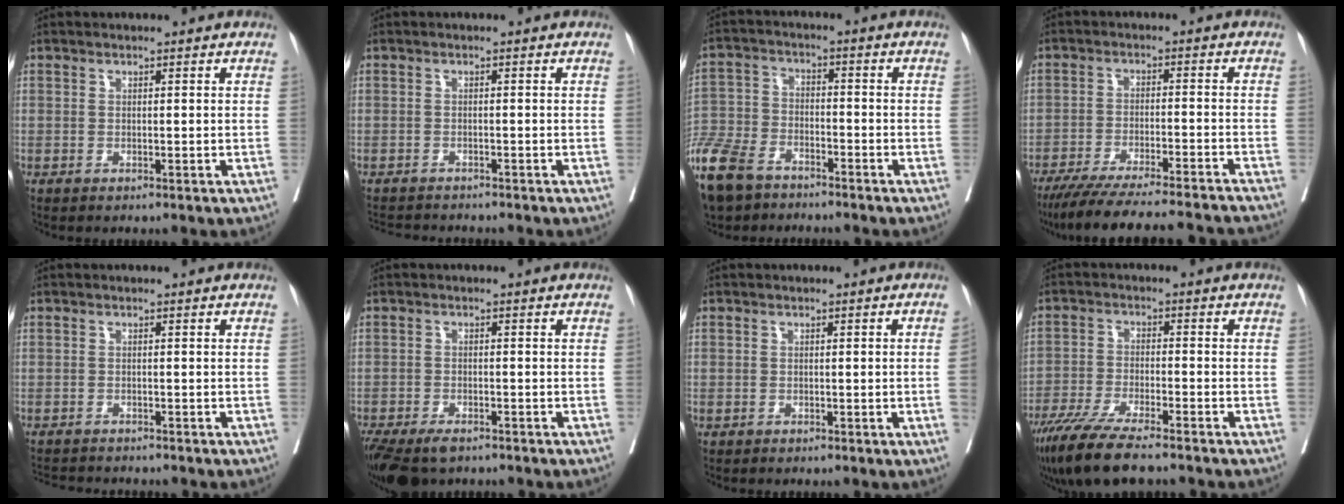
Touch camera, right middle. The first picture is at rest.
{"total": 5.3, "force": [-5.1, 0.8, 1.2], "torque": [-0.015, -0.008, -0.078]}
{"total": 14.3, "force": [-10.7, 6.5, 7.0], "torque": [-0.175, -0.027, -0.199]}
{"total": 20.6, "force": [-18.7, 0.3, 8.5], "torque": [-0.116, -0.042, -0.263]}
{"total": 4.5, "force": [-4.4, 0.7, 1.0], "torque": [-0.013, -0.010, -0.068]}
{"total": 9.2, "force": [-6.5, 3.9, 5.1], "torque": [-0.102, -0.013, -0.104]}
{"total": 1.1, "force": [-0.3, 0.2, 1.1], "torque": [-0.019, 0.008, -0.003]}
{"total": 10.9, "force": [-8.7, 1.3, 6.4], "torque": [-0.111, -0.029, -0.148]}